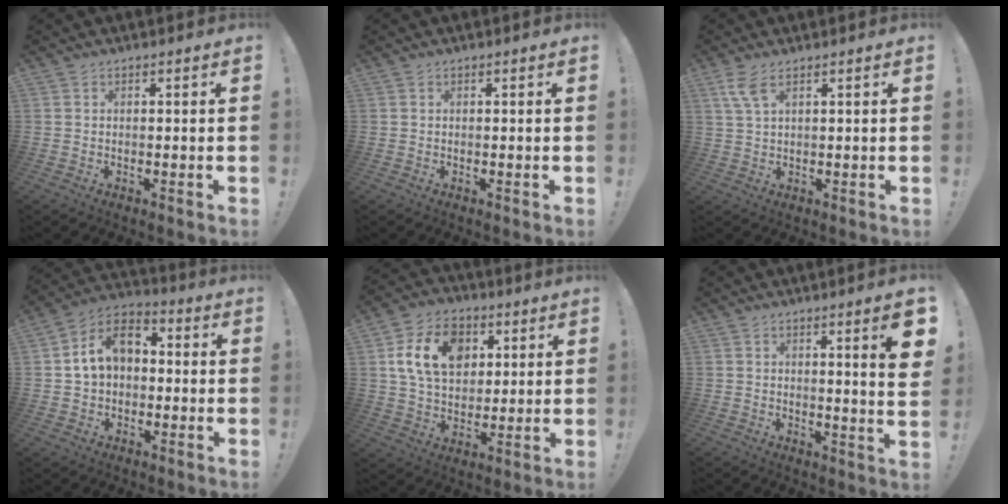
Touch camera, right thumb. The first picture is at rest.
{"total": 0.0}
{"total": 4.9, "force": [2.6, 1.4, 3.9], "torque": [-0.084, -0.001, 0.049]}
{"total": 11.0, "force": [1.6, 8.1, 7.3], "torque": [-0.115, 0.019, 0.038]}
{"total": 16.3, "force": [5.1, 12.0, 9.7], "torque": [-0.157, -0.006, 0.100]}
{"total": 8.0, "force": [2.7, 0.0, 7.5], "torque": [-0.095, -0.025, 0.038]}